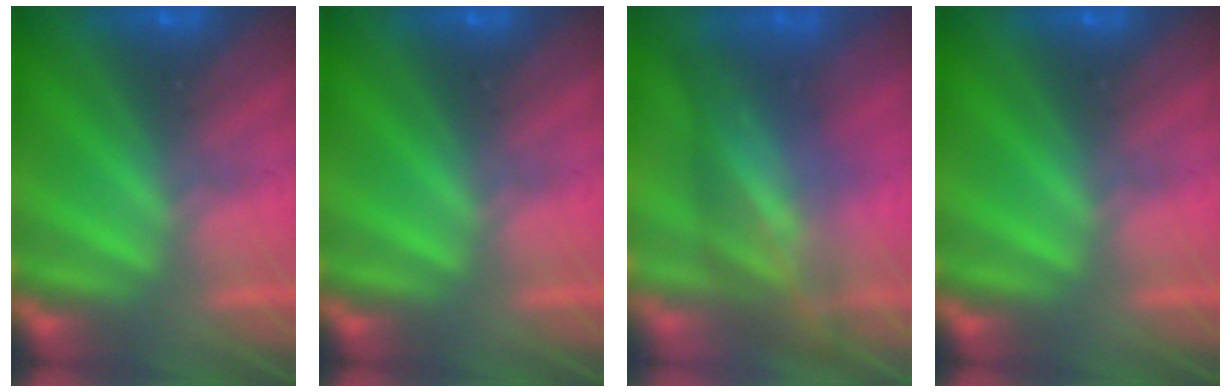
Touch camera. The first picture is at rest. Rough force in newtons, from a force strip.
{"total": 0.0}
{"total": 9.0}
{"total": 0.0}